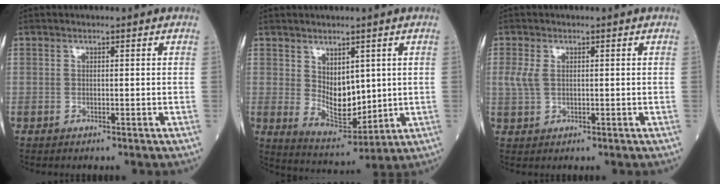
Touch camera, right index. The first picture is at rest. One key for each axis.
{"total": 7.2, "fx": 1.5, "fy": 4.0, "fz": 5.8, "tx": -0.102, "ty": -0.007, "tz": 0.045}
{"total": 2.5, "fx": 0.5, "fy": 1.5, "fz": 1.9, "tx": -0.057, "ty": 0.006, "tz": 0.014}